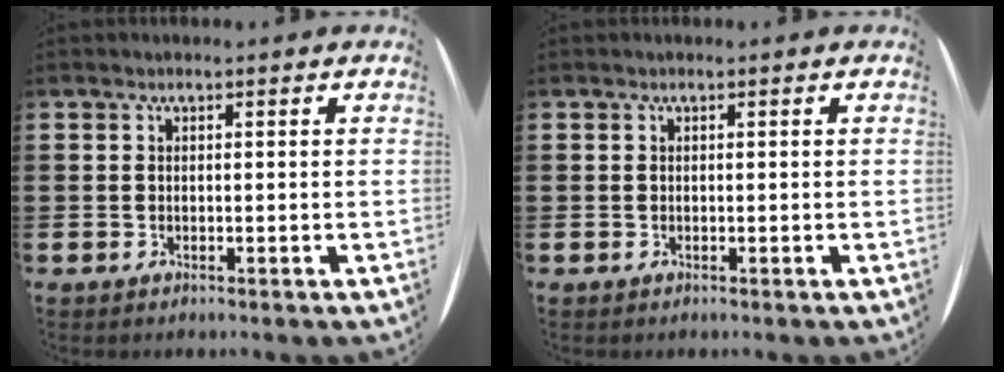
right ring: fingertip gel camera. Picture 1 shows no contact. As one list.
[{"total": 0.0}]